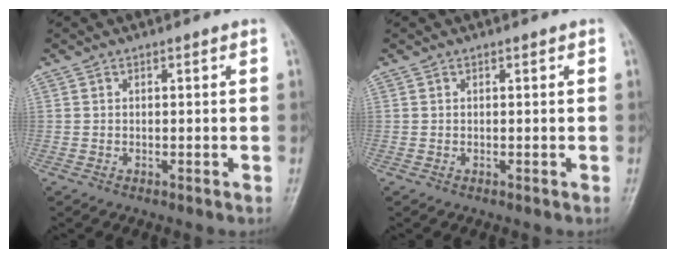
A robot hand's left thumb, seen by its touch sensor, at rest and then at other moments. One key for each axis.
{"total": 0.0}